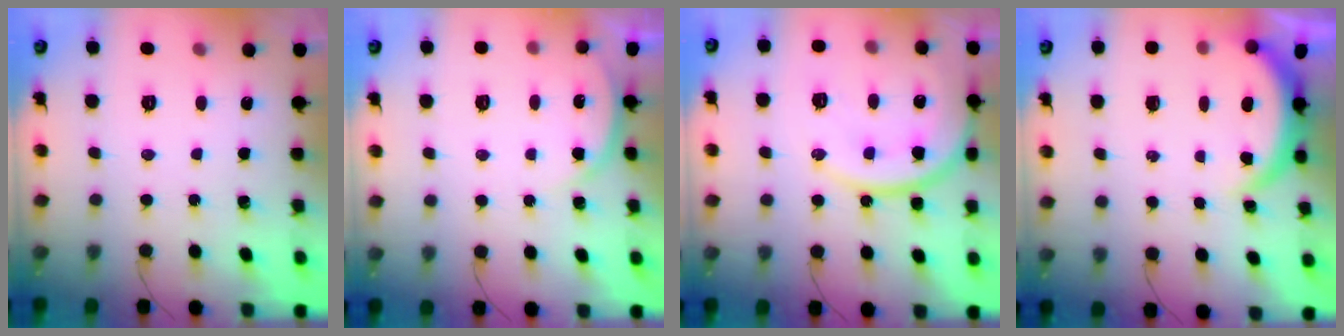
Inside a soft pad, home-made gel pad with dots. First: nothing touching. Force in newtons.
{"total": 3.3, "press": 3.3, "slide": 0.5}
{"total": 16.6, "press": 16.5, "slide": 1.9}
{"total": 3.8, "press": 3.8, "slide": 0.3}